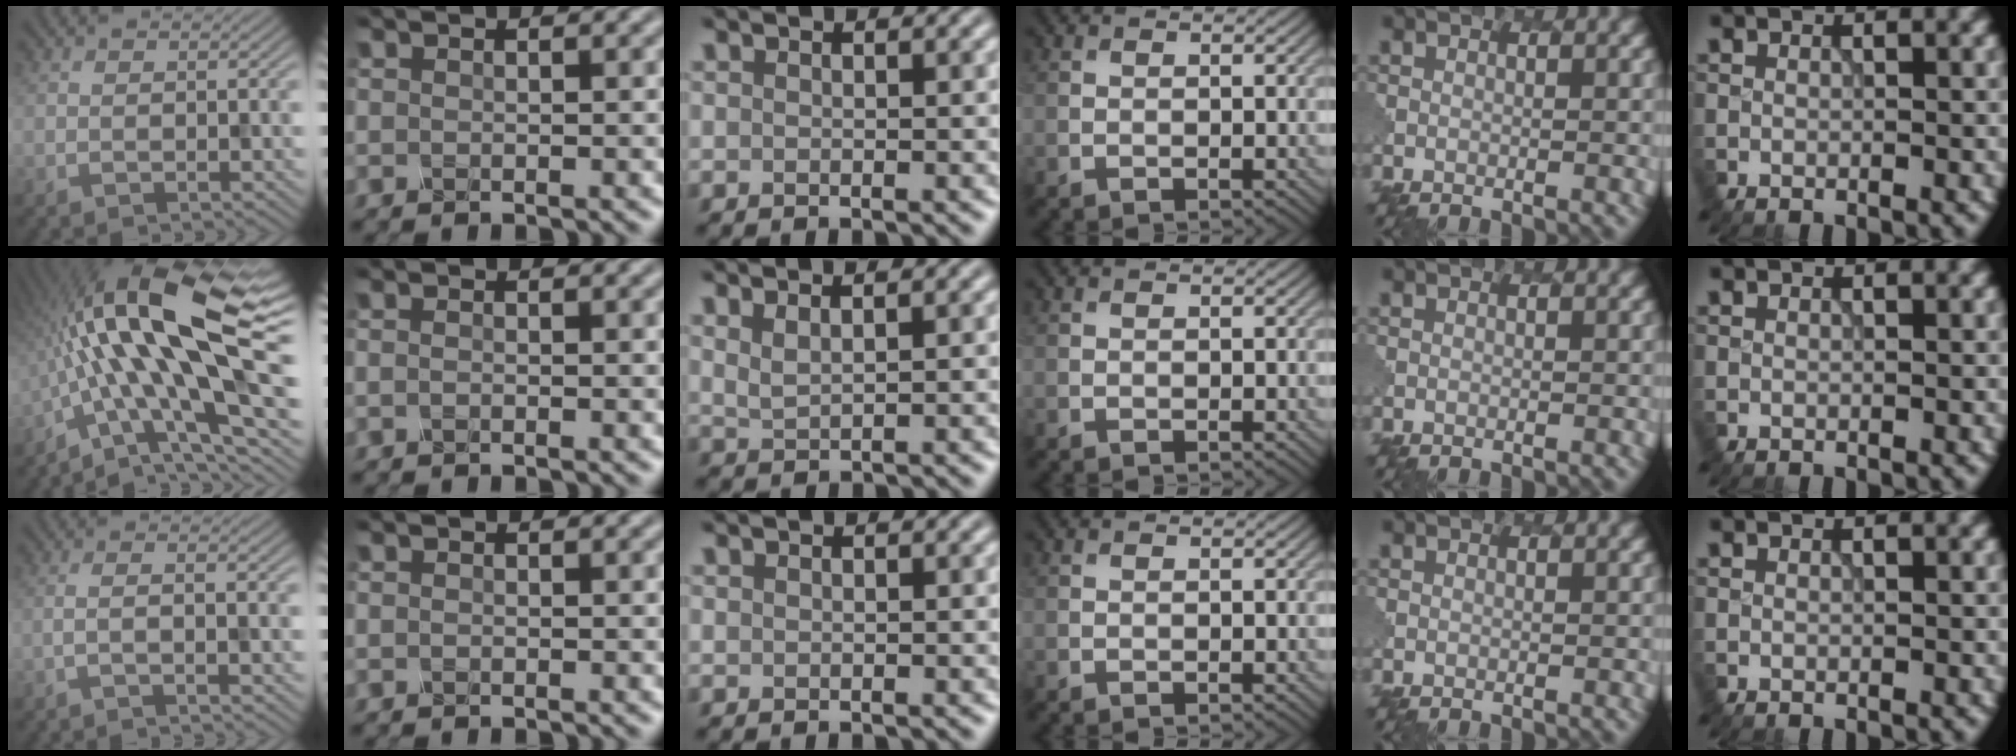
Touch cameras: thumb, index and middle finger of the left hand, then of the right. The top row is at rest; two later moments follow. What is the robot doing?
{"motion": "dispense", "object": "syringe"}